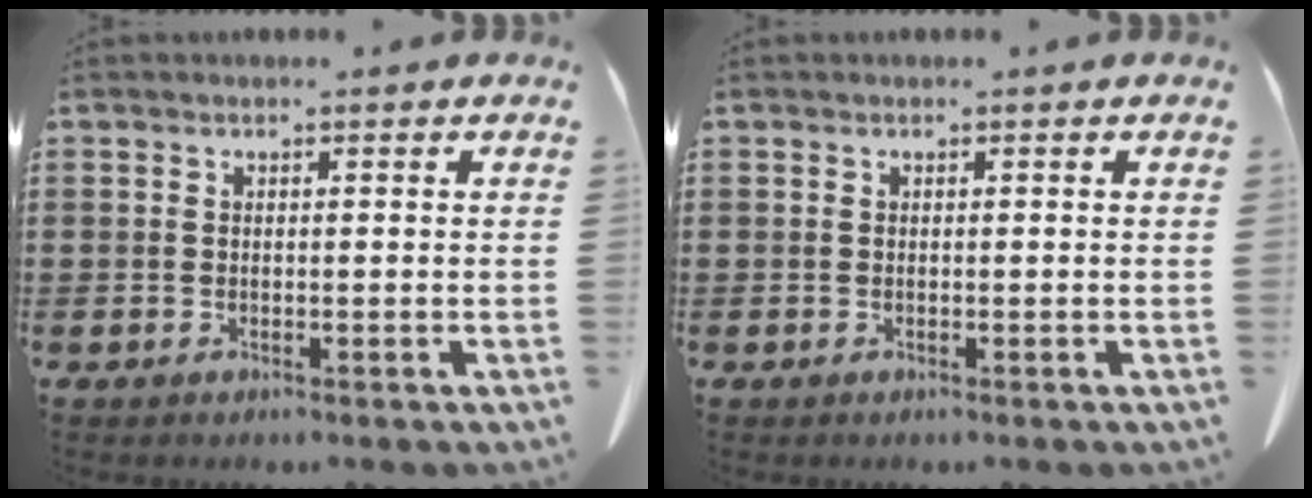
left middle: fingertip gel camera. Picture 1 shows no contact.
{"total": 0.0}